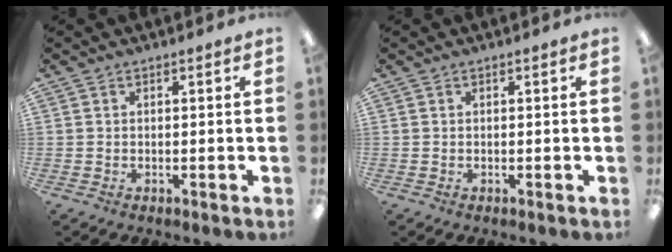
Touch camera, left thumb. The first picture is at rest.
{"total": 0.0}